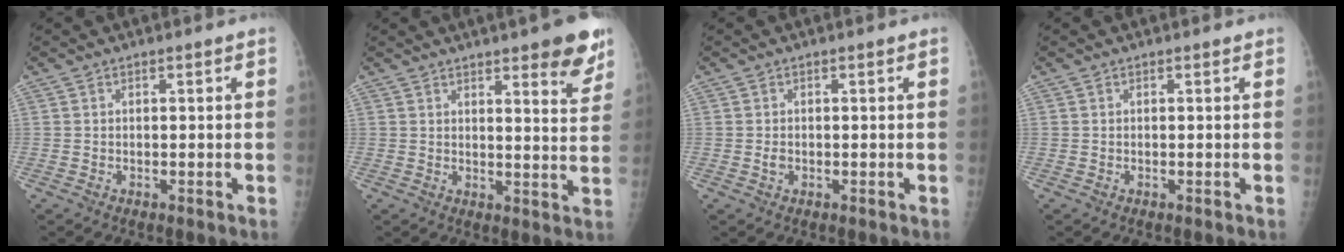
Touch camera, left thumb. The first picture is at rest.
{"total": 9.7, "force": [6.3, 2.4, 6.9], "torque": [-0.056, -0.033, 0.077]}
{"total": 1.0, "force": [-0.2, 0.7, 0.7], "torque": [-0.006, 0.001, -0.002]}
{"total": 0.0}